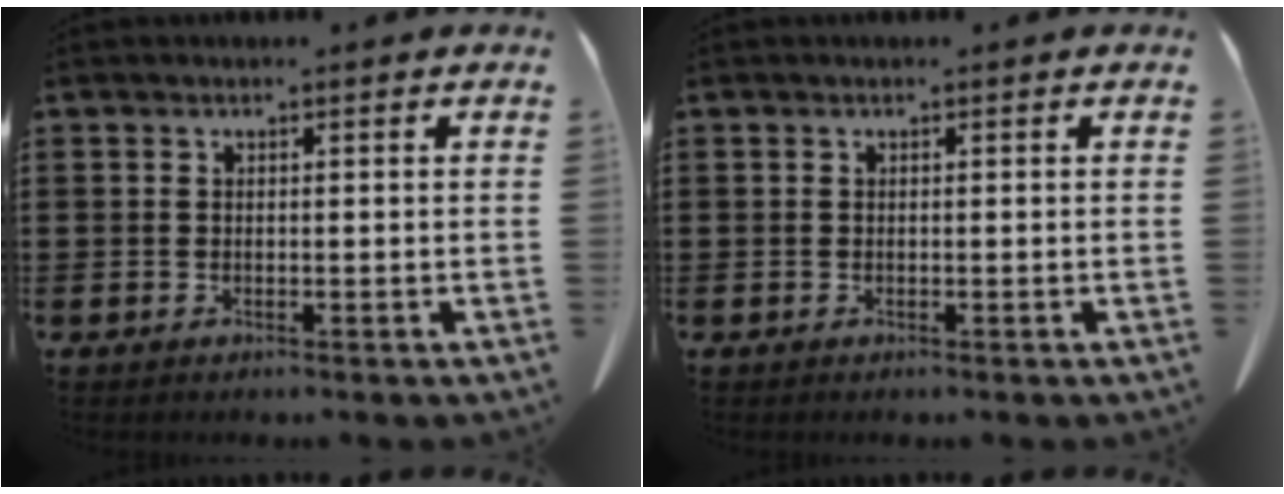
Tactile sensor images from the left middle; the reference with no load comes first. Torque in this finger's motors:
{"motor_torque": [0.34, -0.37, 0.00, 0.00]}